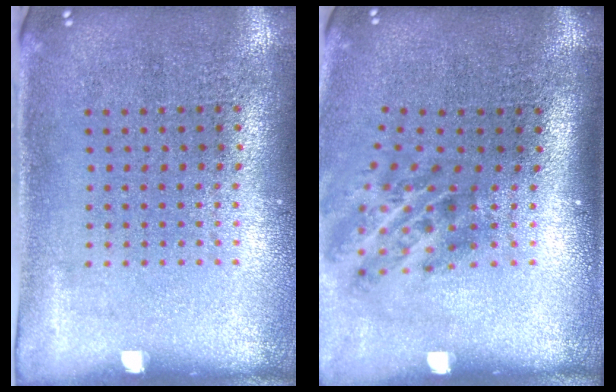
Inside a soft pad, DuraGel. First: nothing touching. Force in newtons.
{"total": 2.0, "press": 1.3, "slide": 1.5}